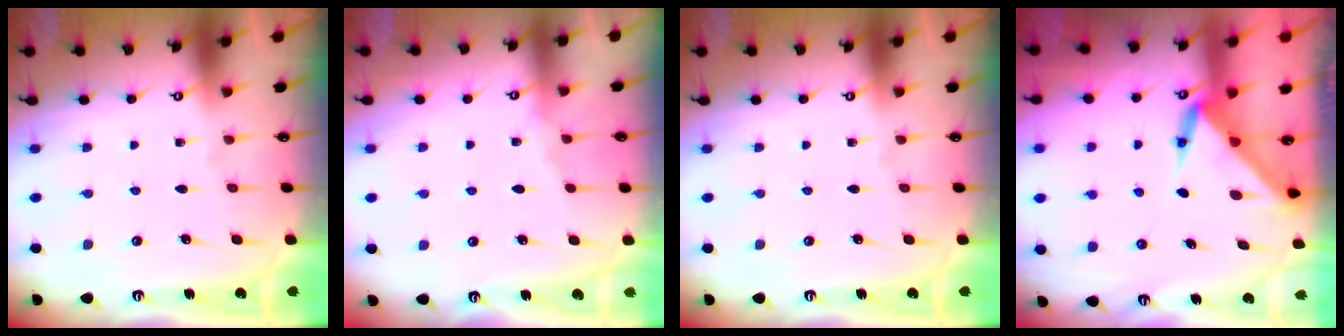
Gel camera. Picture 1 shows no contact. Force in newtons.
{"total": 4.6, "press": 4.6, "slide": 0.7}
{"total": 0.0}
{"total": 3.5, "press": 3.5, "slide": 0.1}